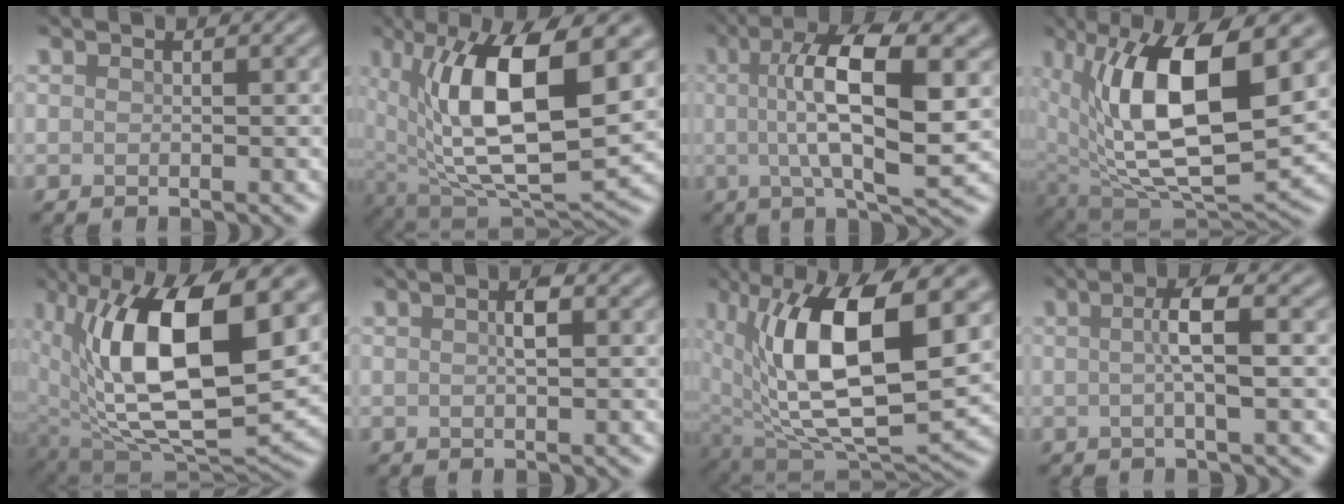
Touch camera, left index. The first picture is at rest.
{"total": 14.0, "force": [3.0, 5.7, 12.4], "torque": [-0.209, -0.004, 0.052]}
{"total": 10.2, "force": [1.2, 3.0, 9.6], "torque": [-0.151, 0.011, 0.017]}
{"total": 14.8, "force": [3.3, 6.4, 12.9], "torque": [-0.223, -0.002, 0.058]}
{"total": 16.5, "force": [3.6, 7.7, 14.1], "torque": [-0.236, 0.005, 0.059]}
{"total": 1.5, "force": [0.2, 0.3, 1.4], "torque": [-0.025, 0.005, 0.003]}
{"total": 15.4, "force": [3.4, 6.8, 13.4], "torque": [-0.231, 0.001, 0.058]}
{"total": 3.5, "force": [0.2, 0.5, 3.4], "torque": [-0.059, 0.007, -0.001]}